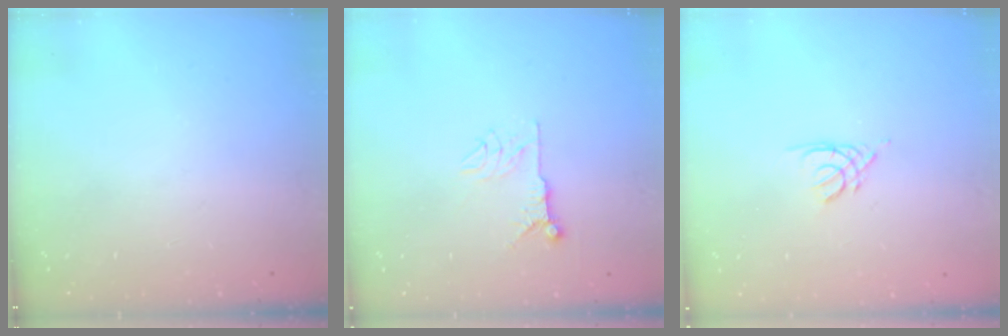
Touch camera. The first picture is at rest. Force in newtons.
{"total": 7.2, "press": 7.2, "slide": 0.5}
{"total": 2.1, "press": 2.0, "slide": 0.4}